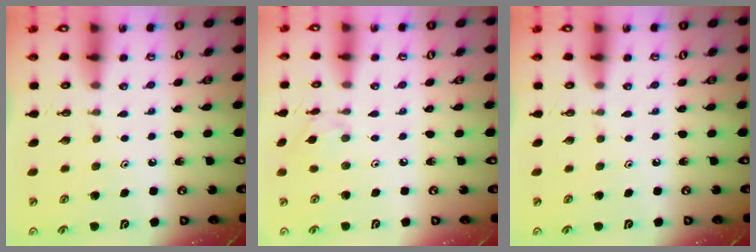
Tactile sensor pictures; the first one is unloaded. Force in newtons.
{"total": 4.5, "press": 4.5, "slide": 0.5}
{"total": 0.0}